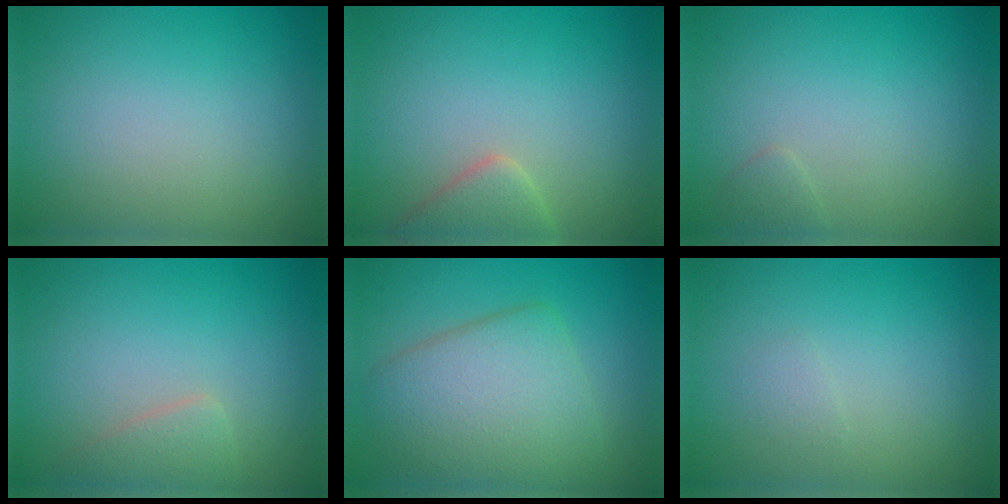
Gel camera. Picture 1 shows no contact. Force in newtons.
{"total": 2.8, "press": 2.8, "slide": 0.2}
{"total": 0.8, "press": 0.8, "slide": 0.0}
{"total": 1.7, "press": 1.7, "slide": 0.2}
{"total": 6.7, "press": 6.7, "slide": 0.5}
{"total": 0.6, "press": 0.6, "slide": 0.1}